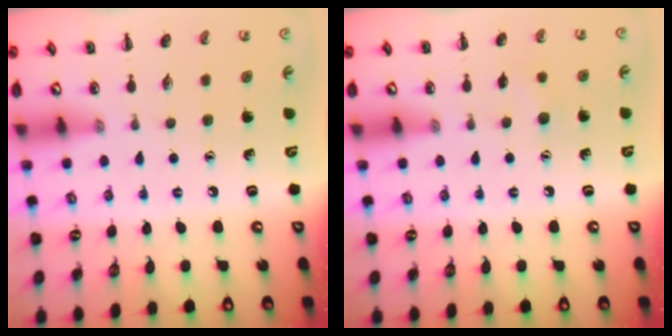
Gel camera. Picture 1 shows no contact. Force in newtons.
{"total": 4.5, "press": 4.4, "slide": 0.9}